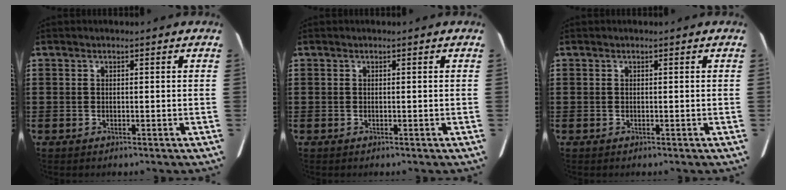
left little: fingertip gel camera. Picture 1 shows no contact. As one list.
[{"total": 0.0}, {"total": 0.0}]